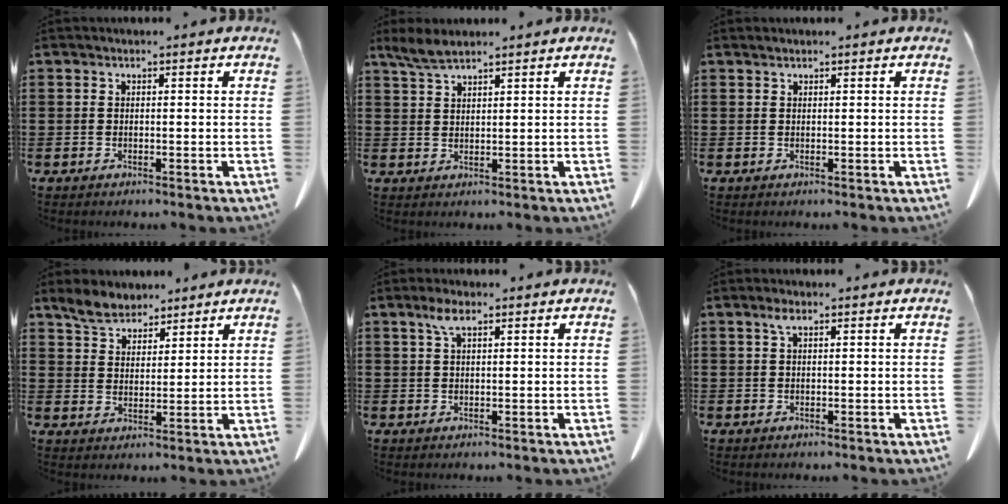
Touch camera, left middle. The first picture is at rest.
{"total": 3.3, "force": [2.6, 0.6, 1.9], "torque": [-0.044, -0.001, 0.050]}
{"total": 0.5, "force": [0.5, 0.0, 0.2], "torque": [-0.006, -0.004, 0.011]}
{"total": 5.2, "force": [4.7, 2.0, 1.2], "torque": [-0.040, -0.007, 0.089]}
{"total": 2.9, "force": [1.5, 0.9, 2.3], "torque": [-0.051, 0.005, 0.026]}
{"total": 1.8, "force": [0.9, 0.7, 1.5], "torque": [-0.033, 0.003, 0.015]}